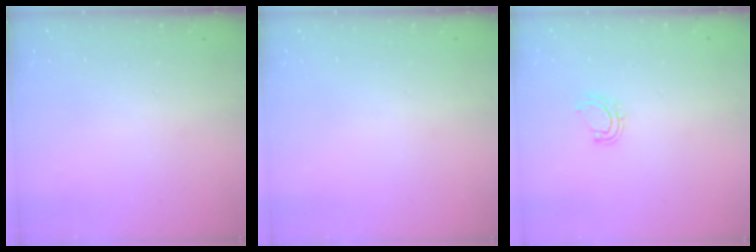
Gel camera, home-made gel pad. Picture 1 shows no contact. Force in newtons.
{"total": 0.0}
{"total": 6.1, "press": 5.9, "slide": 1.4}